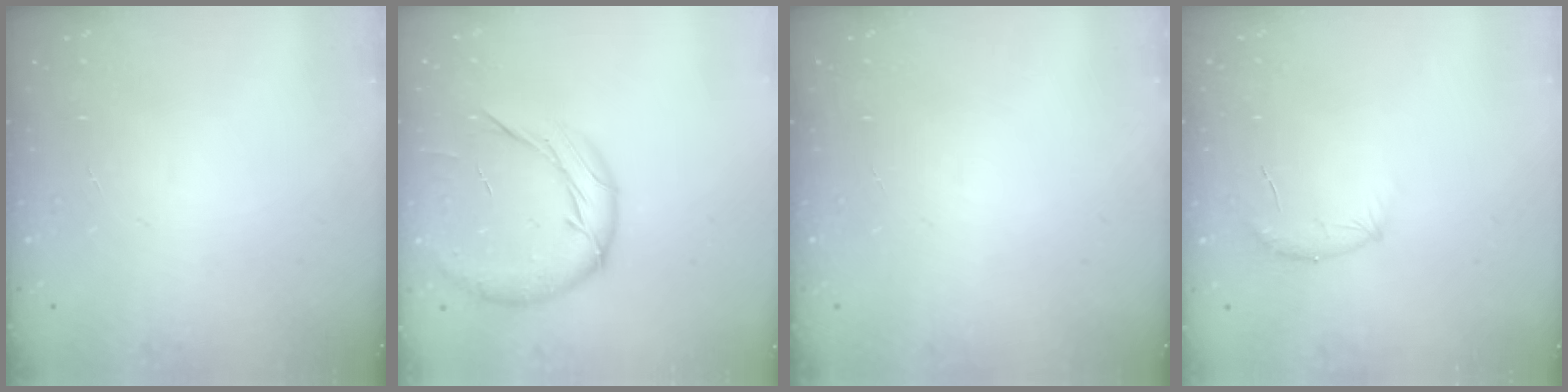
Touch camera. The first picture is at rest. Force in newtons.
{"total": 13.1, "press": 13.0, "slide": 1.8}
{"total": 0.0}
{"total": 8.3, "press": 8.1, "slide": 1.7}